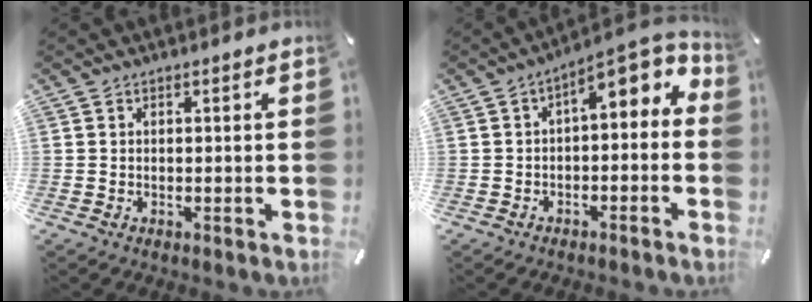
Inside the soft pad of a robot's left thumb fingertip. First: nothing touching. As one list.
[{"total": 8.4, "force": [2.5, 4.2, 6.8], "torque": [-0.095, -0.022, 0.036]}]